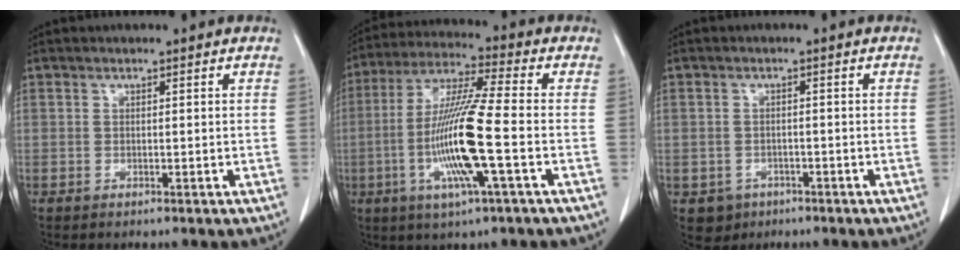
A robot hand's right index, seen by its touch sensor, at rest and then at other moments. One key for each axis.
{"total": 14.1, "fx": -3.3, "fy": 0.0, "fz": 13.7, "tx": -0.280, "ty": -0.009, "tz": -0.070}
{"total": 3.4, "fx": -1.7, "fy": 2.9, "fz": 0.3, "tx": 0.001, "ty": 0.009, "tz": -0.020}